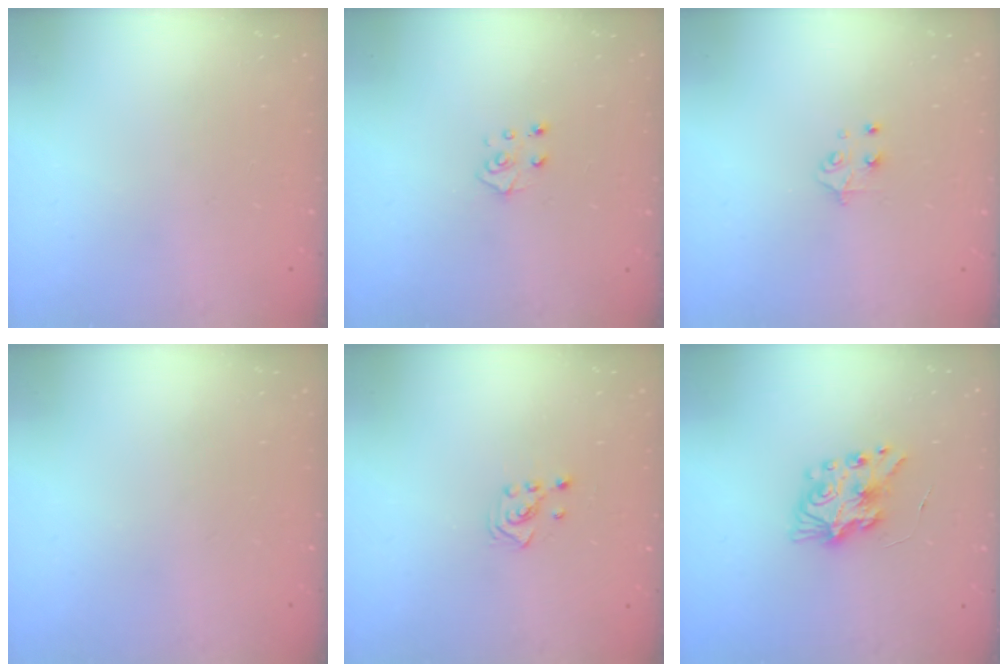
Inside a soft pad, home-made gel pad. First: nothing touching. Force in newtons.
{"total": 5.4, "press": 5.3, "slide": 0.4}
{"total": 4.4, "press": 4.4, "slide": 0.4}
{"total": 0.0}
{"total": 2.5, "press": 2.4, "slide": 0.8}
{"total": 8.8, "press": 8.8, "slide": 0.3}